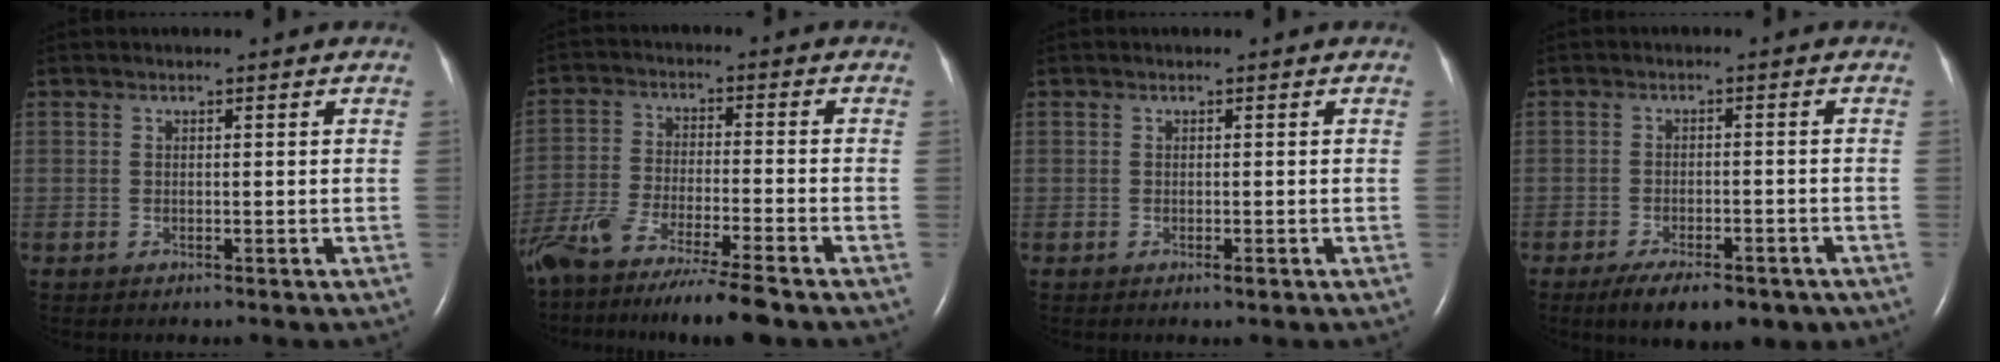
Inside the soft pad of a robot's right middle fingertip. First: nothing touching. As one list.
[{"total": 14.6, "force": [-11.9, 0.2, 8.4], "torque": [-0.160, -0.046, -0.203]}, {"total": 0.6, "force": [-0.3, 0.1, 0.5], "torque": [-0.009, -0.001, -0.005]}, {"total": 10.1, "force": [-7.2, 3.9, 5.9], "torque": [-0.073, -0.003, -0.103]}]